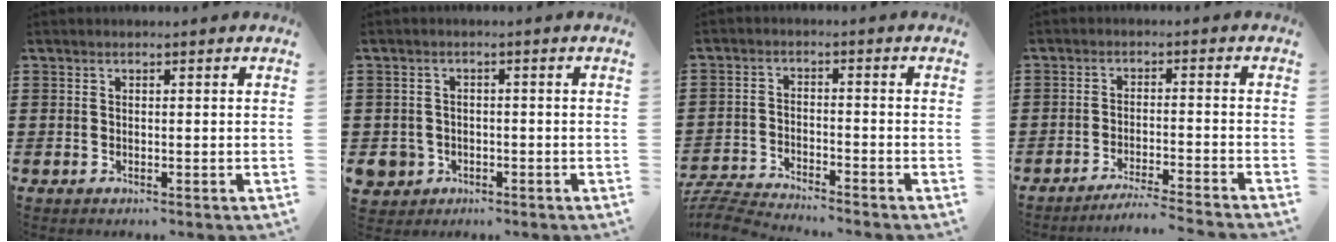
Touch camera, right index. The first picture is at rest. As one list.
[{"total": 3.3, "force": [-1.8, 2.7, 0.6], "torque": [-0.032, -0.002, -0.040]}, {"total": 5.1, "force": [-5.0, -0.1, 0.5], "torque": [-0.029, -0.007, -0.107]}, {"total": 3.8, "force": [-3.6, -0.7, 1.0], "torque": [-0.018, -0.008, -0.072]}]